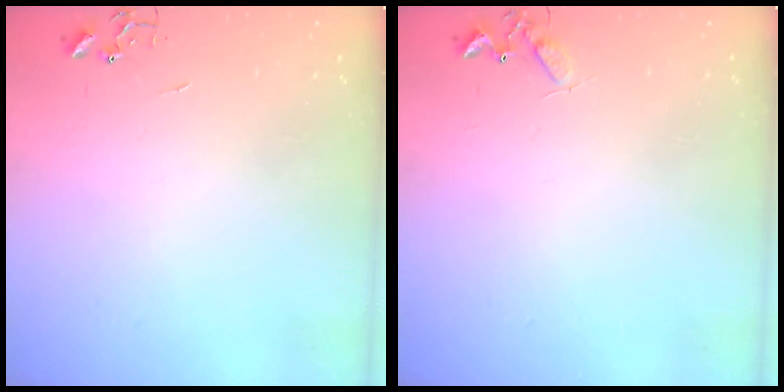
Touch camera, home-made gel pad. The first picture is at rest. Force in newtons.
{"total": 4.6, "press": 4.6, "slide": 0.6}